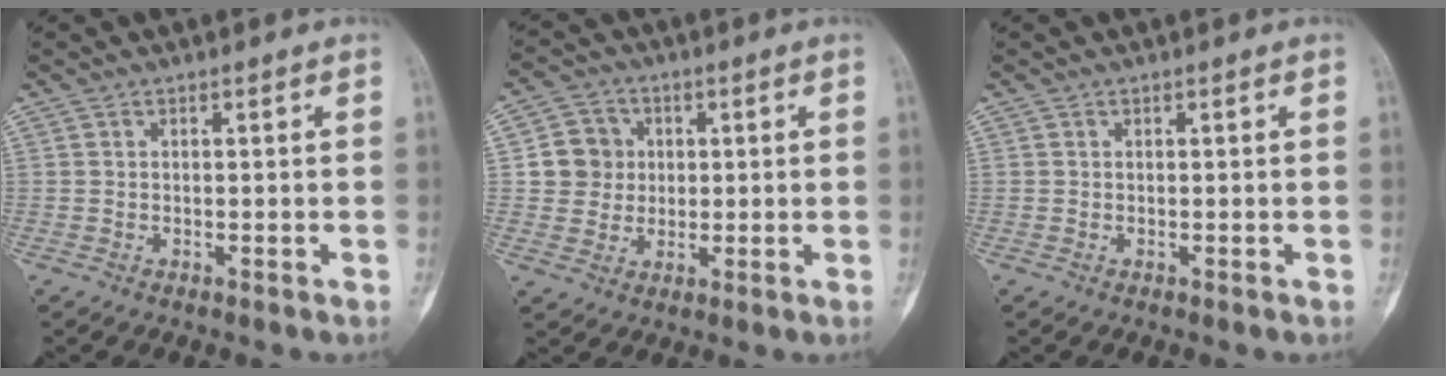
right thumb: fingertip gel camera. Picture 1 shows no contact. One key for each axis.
{"total": 7.3, "fx": 1.0, "fy": 7.0, "fz": 1.9, "tx": 0.003, "ty": 0.005, "tz": 0.011}
{"total": 0.0}